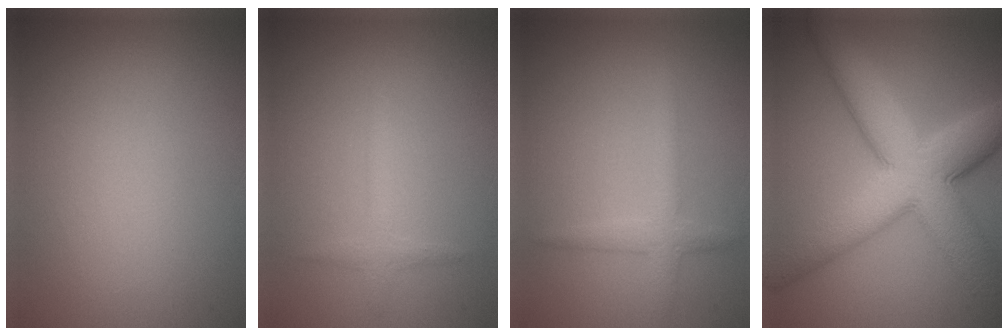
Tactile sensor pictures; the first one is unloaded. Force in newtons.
{"total": 1.5, "press": 1.5, "slide": 0.1}
{"total": 2.1, "press": 2.1, "slide": 0.1}
{"total": 11.6, "press": 11.6, "slide": 0.2}